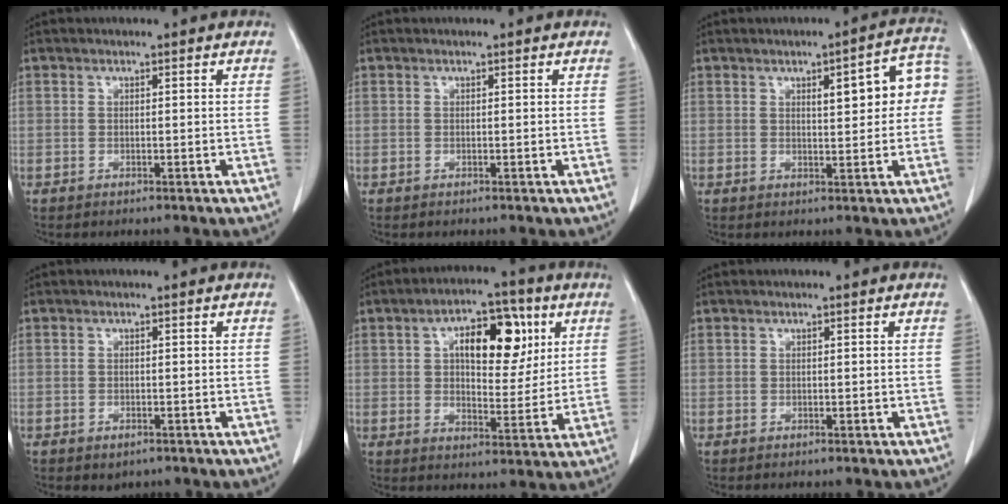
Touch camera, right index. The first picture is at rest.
{"total": 0.0}
{"total": 8.1, "force": [1.6, 2.3, 7.6], "torque": [-0.092, 0.028, 0.018]}
{"total": 1.6, "force": [-1.0, 1.1, 0.7], "torque": [-0.011, 0.000, -0.005]}
{"total": 12.2, "force": [4.1, 5.6, 10.0], "torque": [-0.151, 0.025, 0.066]}
{"total": 0.0}